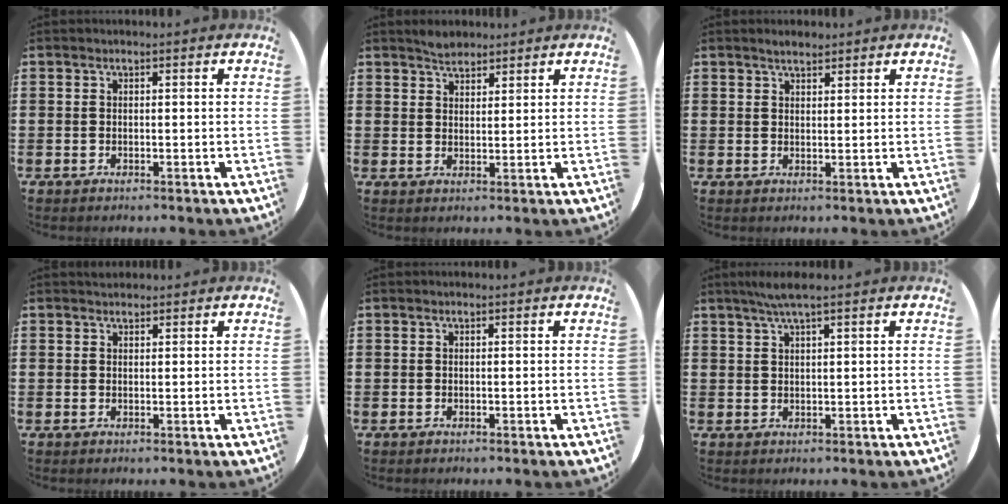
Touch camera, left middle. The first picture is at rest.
{"total": 2.5, "force": [2.3, 0.8, 0.3], "torque": [-0.001, 0.000, 0.042]}
{"total": 1.8, "force": [1.6, 0.4, 0.5], "torque": [-0.011, 0.005, 0.030]}
{"total": 1.0, "force": [0.9, 0.2, -0.1], "torque": [0.001, 0.002, 0.018]}
{"total": 0.0}
{"total": 3.0, "force": [2.2, 0.1, 2.0], "torque": [-0.042, 0.005, 0.038]}